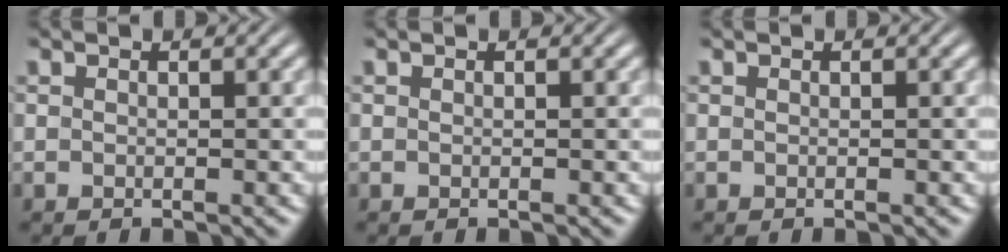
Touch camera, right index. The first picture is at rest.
{"total": 0.0}
{"total": 0.0}